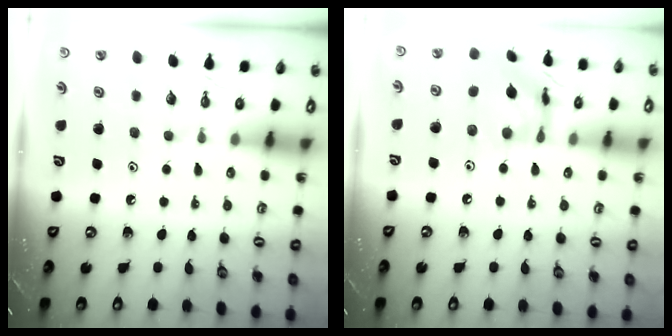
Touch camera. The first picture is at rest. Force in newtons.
{"total": 11.7, "press": 11.7, "slide": 1.0}